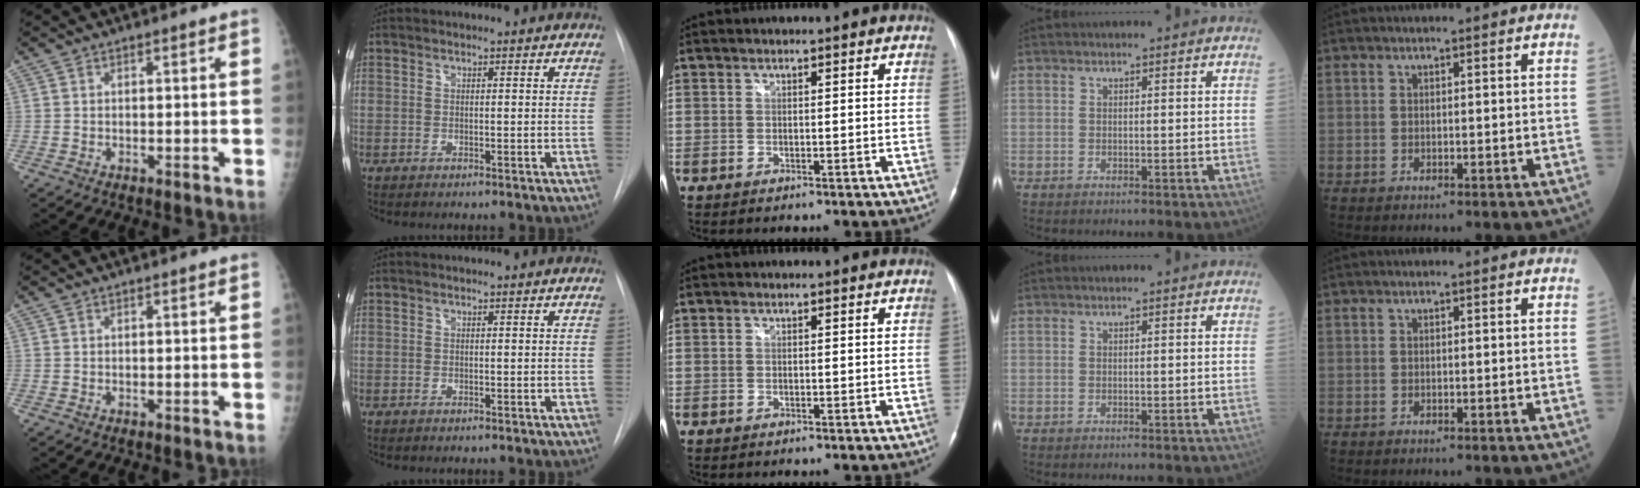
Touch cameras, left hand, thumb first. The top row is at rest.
{}